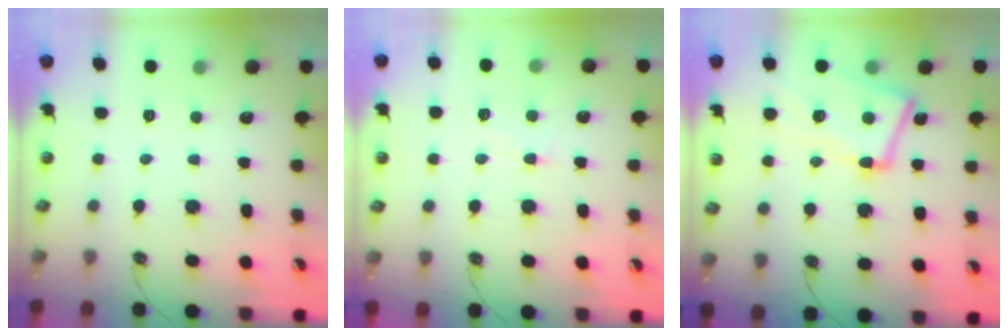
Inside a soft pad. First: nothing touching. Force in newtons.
{"total": 0.8, "press": 0.1, "slide": 0.8}
{"total": 6.8, "press": 6.5, "slide": 1.9}